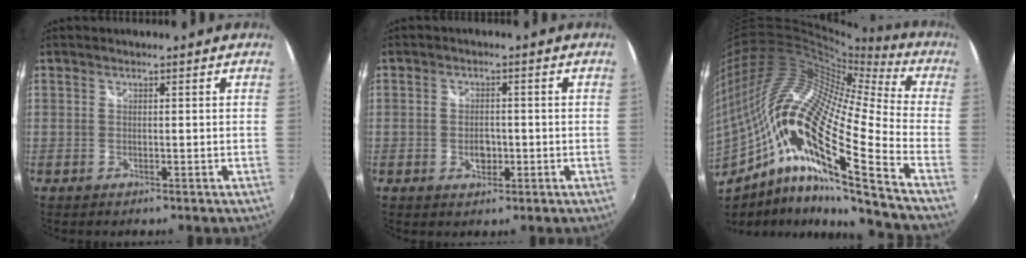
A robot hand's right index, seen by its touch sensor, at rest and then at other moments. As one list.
[{"total": 3.0, "force": [-0.8, 2.1, 2.0], "torque": [-0.032, 0.001, -0.012]}, {"total": 25.8, "force": [-8.5, 4.8, 23.9], "torque": [-0.398, -0.060, -0.170]}]